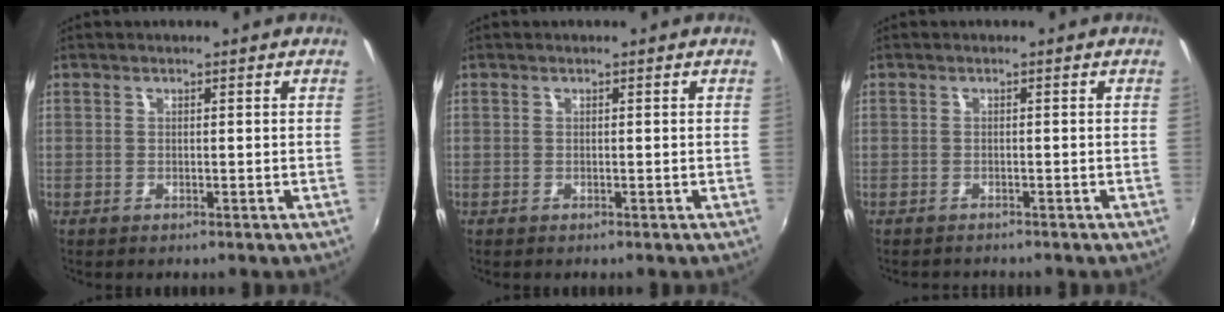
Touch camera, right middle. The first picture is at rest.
{"total": 0.0}
{"total": 1.8, "force": [-1.8, 0.3, 0.3], "torque": [-0.012, -0.008, -0.028]}